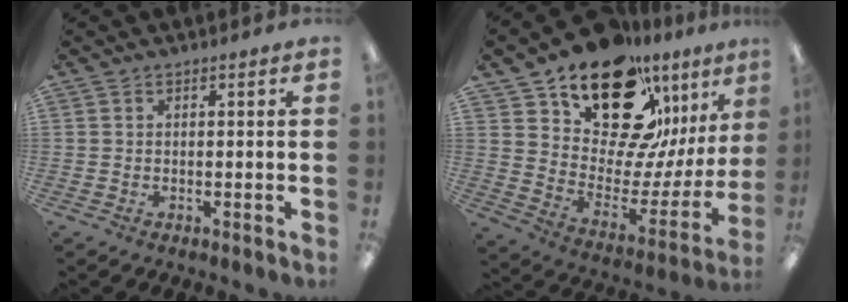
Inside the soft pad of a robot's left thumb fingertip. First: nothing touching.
{"total": 21.6, "force": [16.0, 10.1, 10.4], "torque": [-0.159, -0.121, 0.282]}